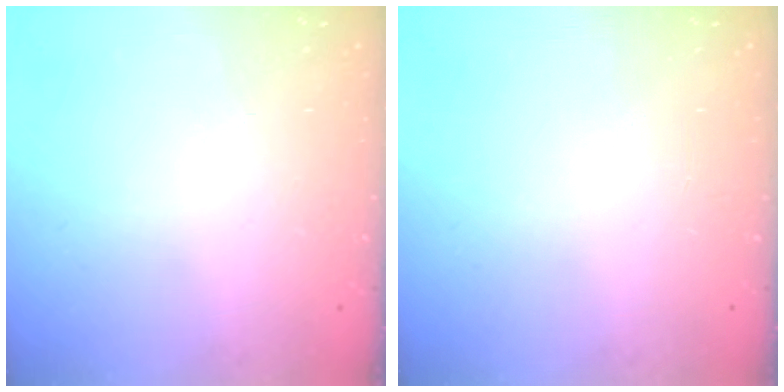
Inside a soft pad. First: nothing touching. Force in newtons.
{"total": 0.0}